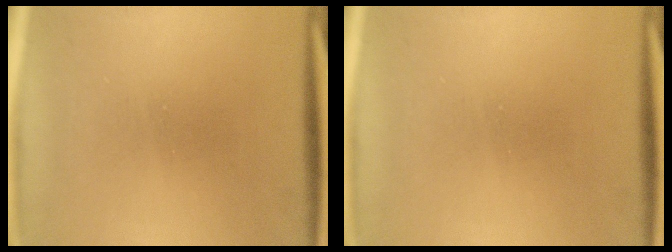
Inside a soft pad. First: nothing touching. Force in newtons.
{"total": 0.0}